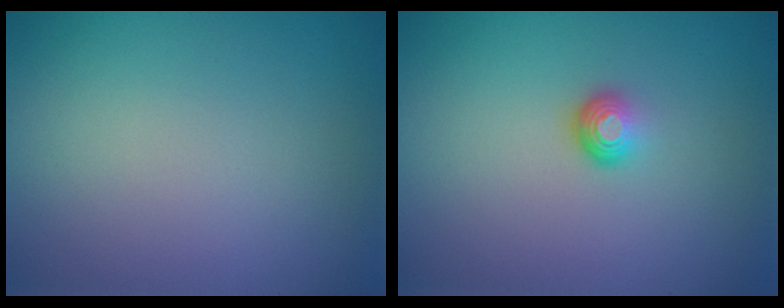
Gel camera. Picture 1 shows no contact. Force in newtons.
{"total": 1.6, "press": 1.0, "slide": 1.2}